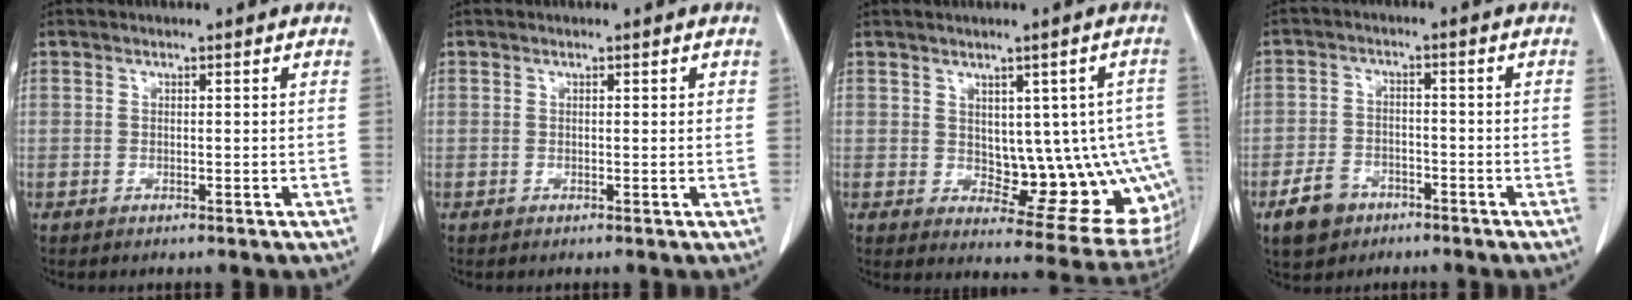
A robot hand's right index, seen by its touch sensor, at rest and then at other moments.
{"total": 0.7, "force": [0.3, 0.2, 0.6], "torque": [-0.009, 0.001, 0.005]}
{"total": 11.4, "force": [0.1, 5.9, 9.8], "torque": [-0.094, 0.009, 0.020]}
{"total": 5.9, "force": [-3.6, 4.0, 2.3], "torque": [-0.052, 0.003, -0.059]}